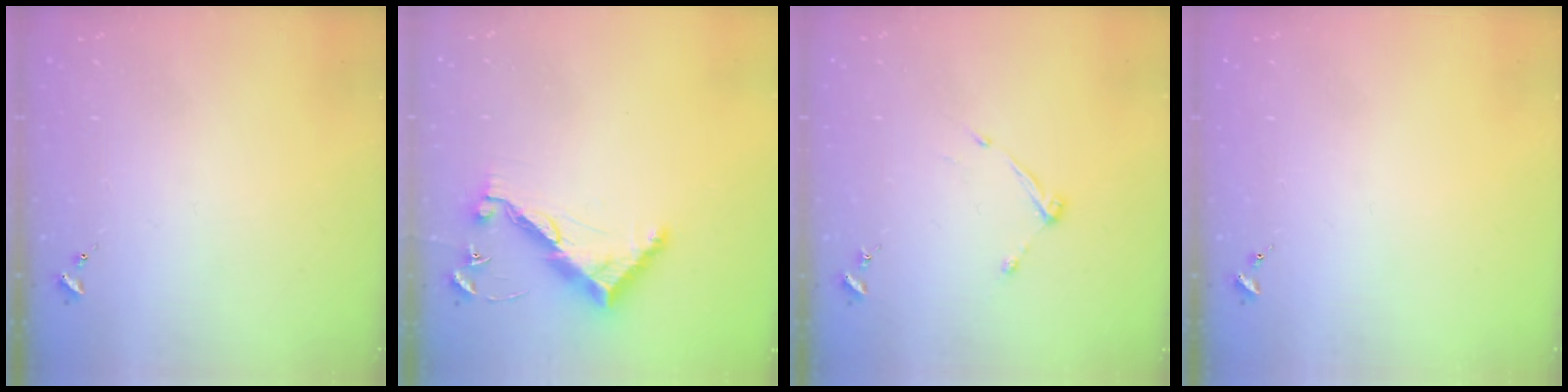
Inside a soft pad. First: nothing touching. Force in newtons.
{"total": 10.2, "press": 10.2, "slide": 0.4}
{"total": 5.5, "press": 5.5, "slide": 0.7}
{"total": 0.0}